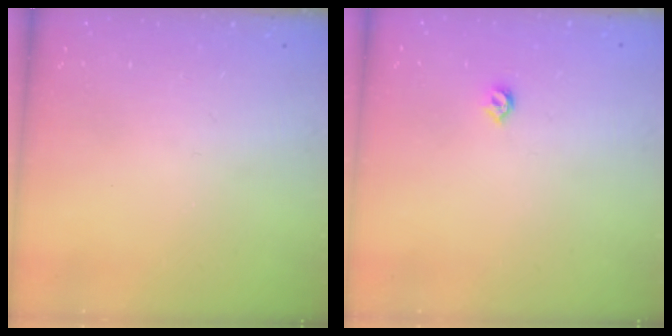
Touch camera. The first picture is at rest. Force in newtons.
{"total": 4.0, "press": 3.9, "slide": 0.8}